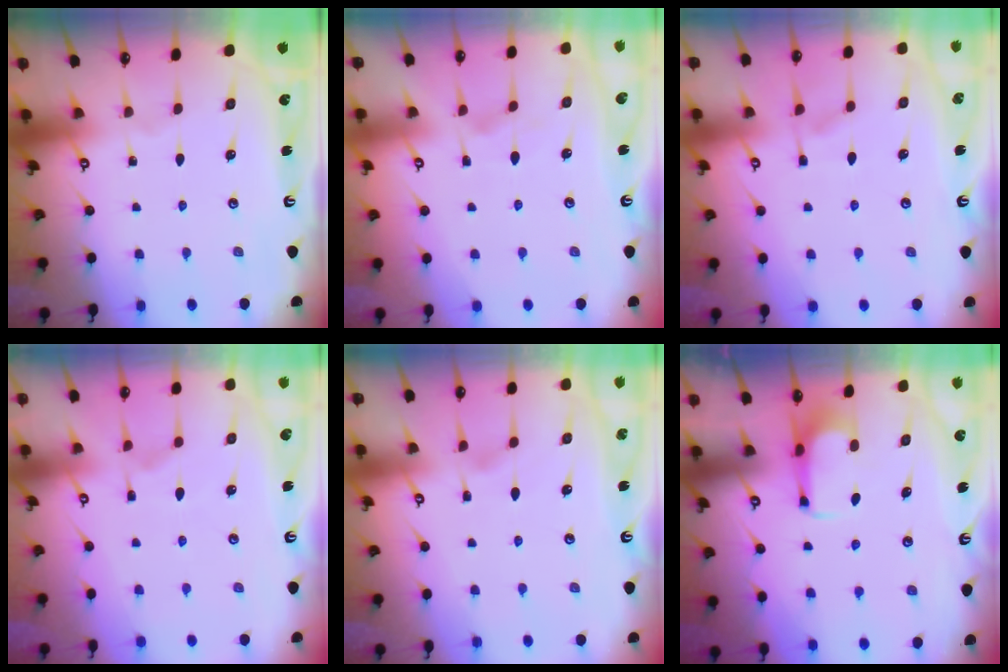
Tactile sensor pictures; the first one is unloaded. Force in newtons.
{"total": 2.9, "press": 2.8, "slide": 1.0}
{"total": 1.3, "press": 0.0, "slide": 1.3}
{"total": 6.0, "press": 5.8, "slide": 1.4}
{"total": 1.1, "press": 0.6, "slide": 1.0}
{"total": 5.0, "press": 4.9, "slide": 1.1}